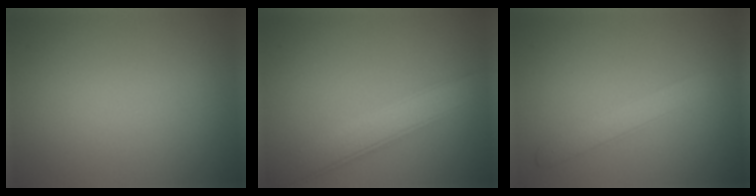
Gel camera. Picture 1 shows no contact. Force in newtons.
{"total": 4.9, "press": 4.9, "slide": 0.3}
{"total": 2.1, "press": 2.1, "slide": 0.0}